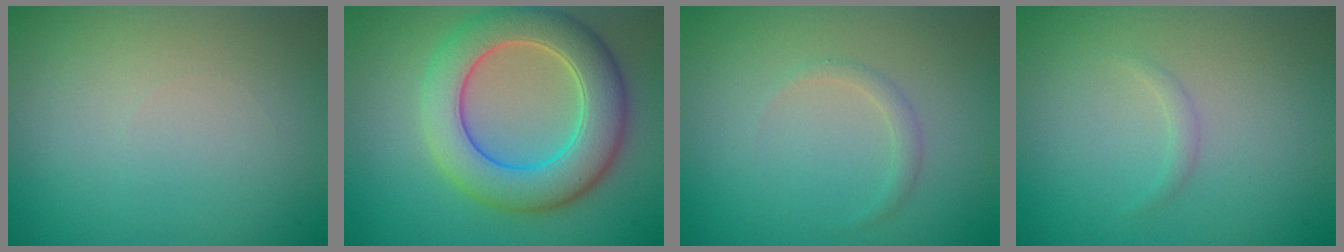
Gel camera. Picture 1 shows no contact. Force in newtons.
{"total": 7.8, "press": 7.8, "slide": 0.3}
{"total": 0.9, "press": 0.9, "slide": 0.1}
{"total": 0.8, "press": 0.8, "slide": 0.0}